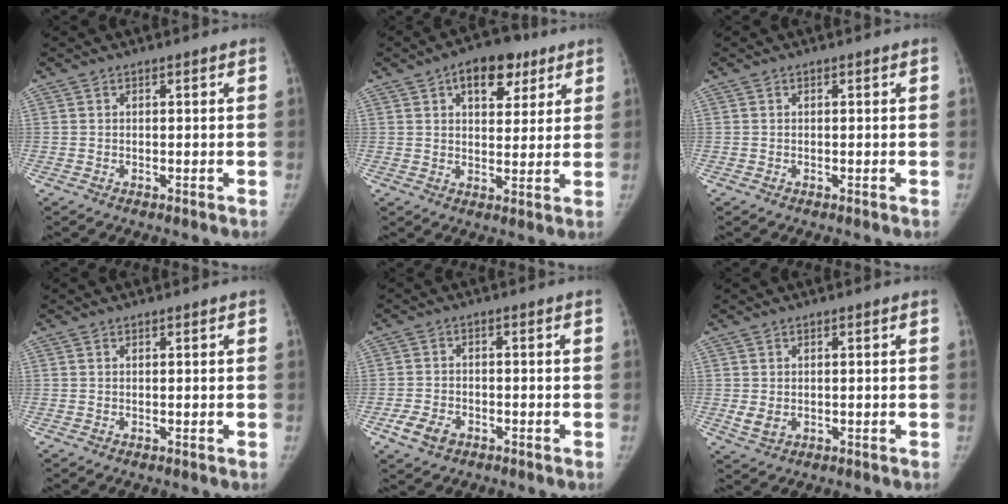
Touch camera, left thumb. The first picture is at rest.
{"total": 9.4, "force": [4.8, 5.4, 5.9], "torque": [-0.051, -0.012, 0.066]}
{"total": 0.0}
{"total": 0.0}
{"total": 4.9, "force": [-2.5, 3.3, 2.6], "torque": [-0.047, 0.011, -0.042]}
{"total": 2.8, "force": [-0.1, 2.1, 1.8], "torque": [-0.033, -0.006, 0.005]}